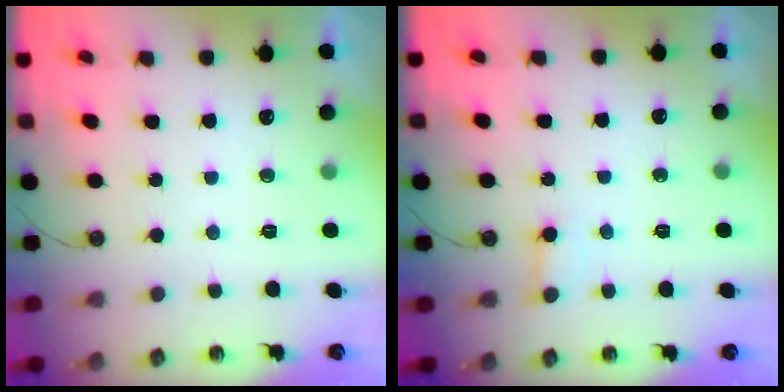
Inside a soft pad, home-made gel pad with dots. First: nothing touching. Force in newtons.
{"total": 3.2, "press": 3.1, "slide": 0.6}